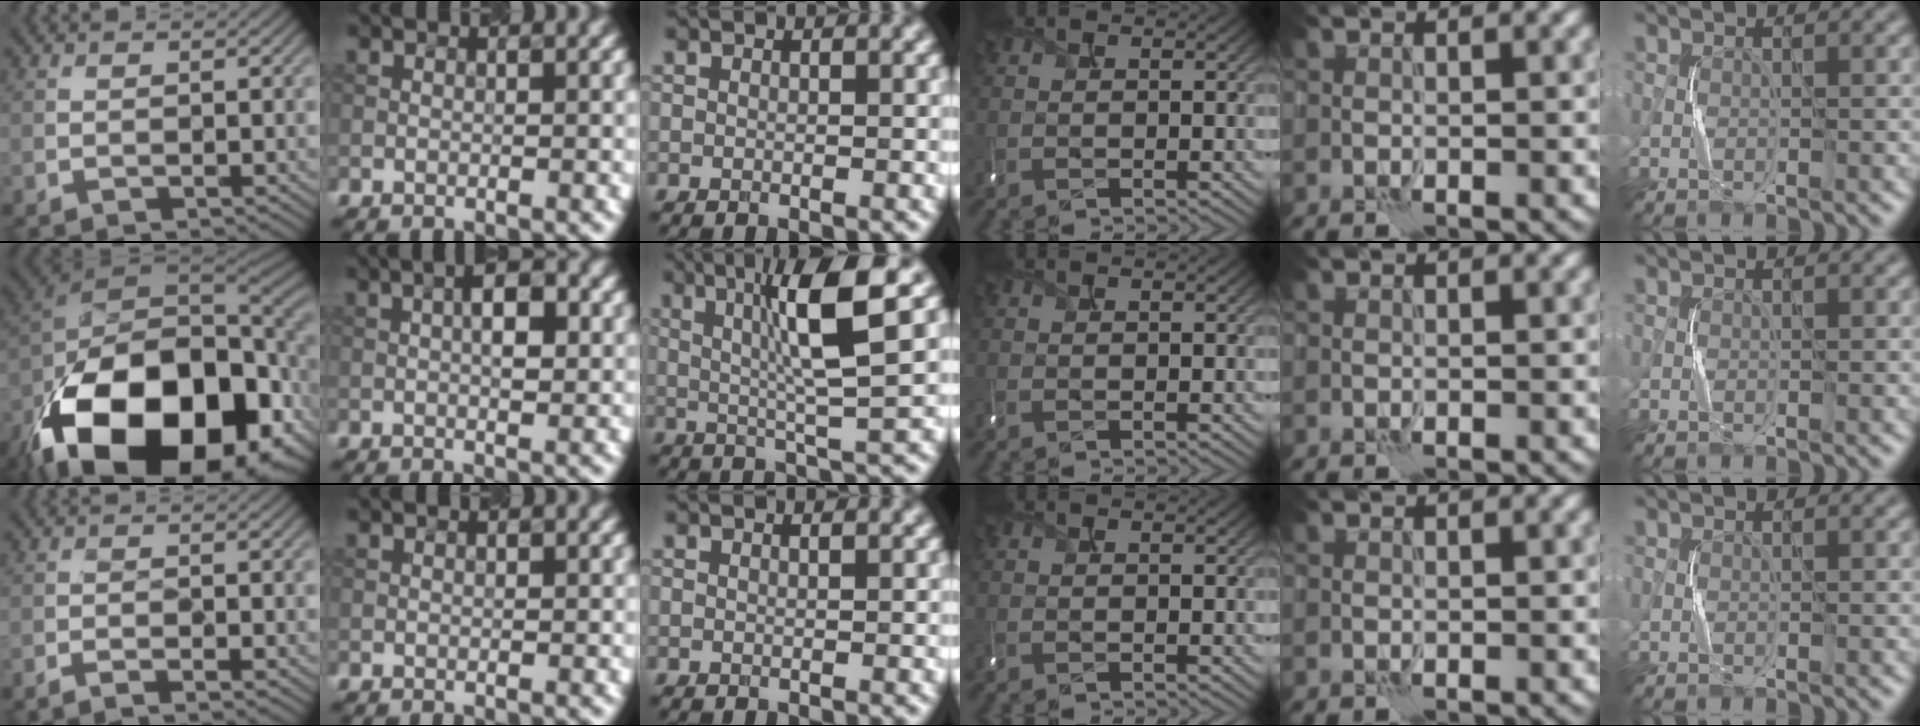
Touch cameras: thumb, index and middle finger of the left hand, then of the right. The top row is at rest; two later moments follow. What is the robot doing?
{"motion": "shake", "object": "tambourine"}